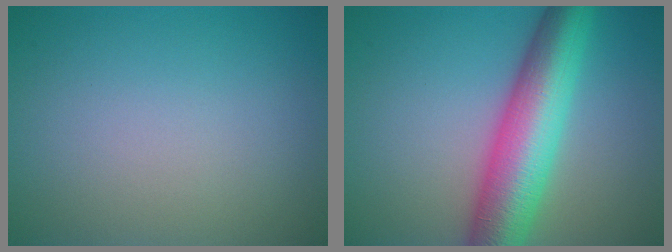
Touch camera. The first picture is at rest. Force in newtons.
{"total": 9.4, "press": 9.4, "slide": 0.2}